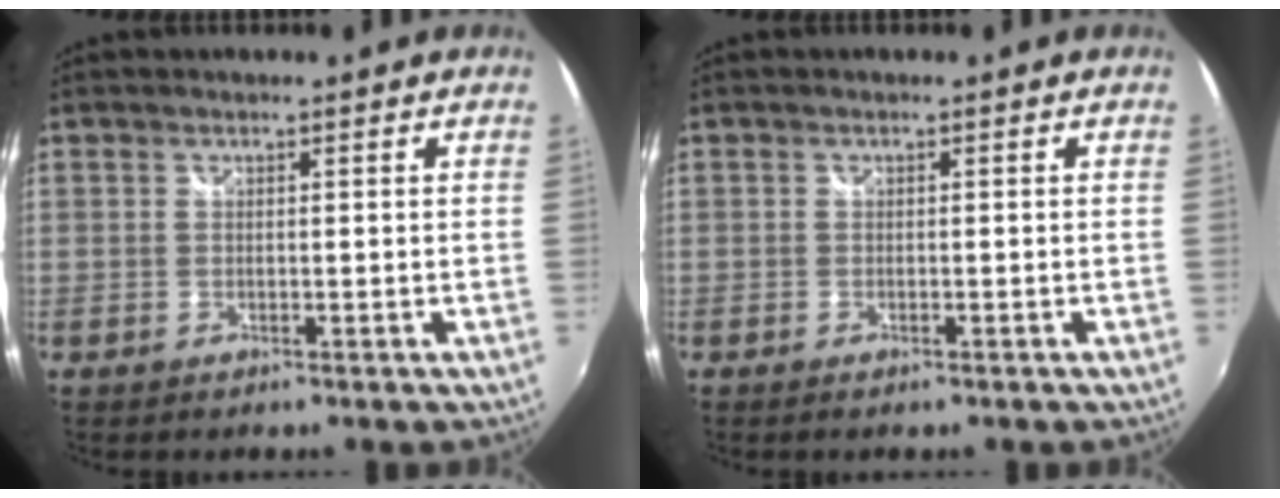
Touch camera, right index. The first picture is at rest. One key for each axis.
{"total": 0.9, "fx": -0.7, "fy": 0.4, "fz": 0.4, "tx": -0.007, "ty": -0.005, "tz": -0.013}